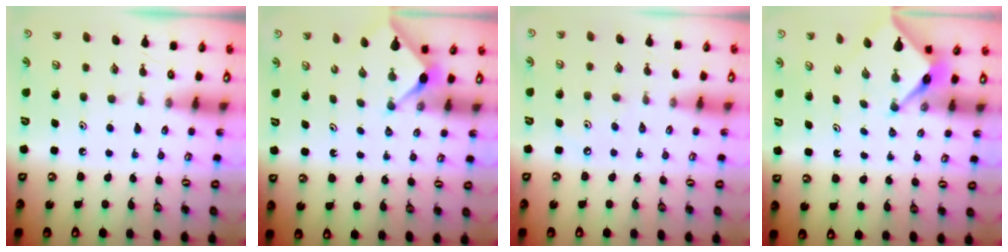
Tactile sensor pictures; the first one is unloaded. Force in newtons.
{"total": 2.9, "press": 2.8, "slide": 0.4}
{"total": 2.1, "press": 2.0, "slide": 0.5}
{"total": 3.3, "press": 3.3, "slide": 0.2}